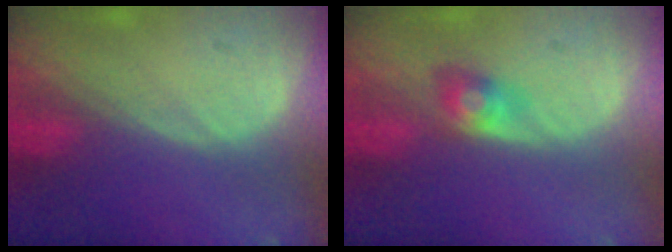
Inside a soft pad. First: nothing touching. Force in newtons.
{"total": 2.9, "press": 2.8, "slide": 0.1}